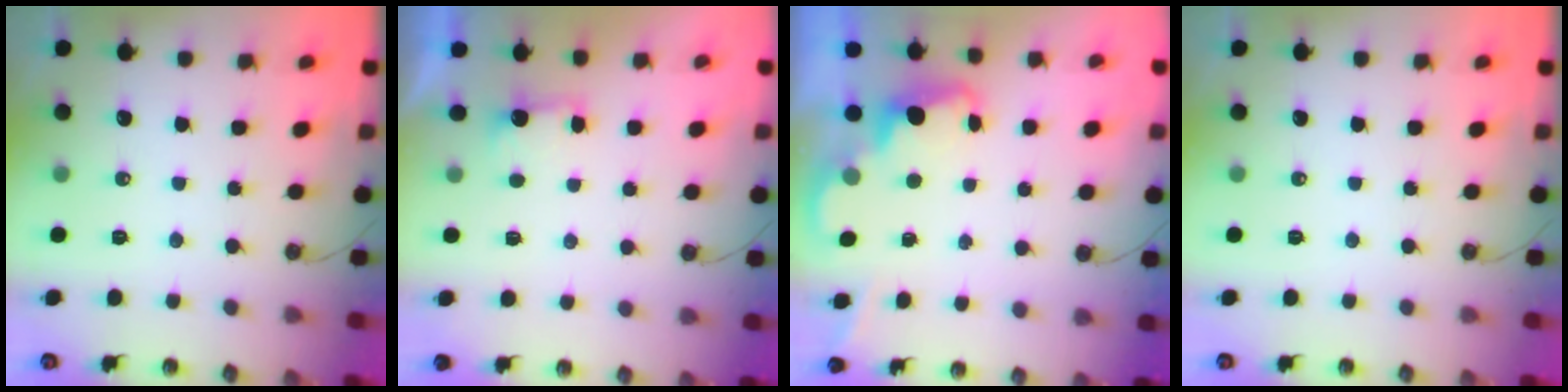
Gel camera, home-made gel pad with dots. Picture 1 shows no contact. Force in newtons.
{"total": 2.3, "press": 2.2, "slide": 0.8}
{"total": 2.4, "press": 2.4, "slide": 0.6}
{"total": 0.0}